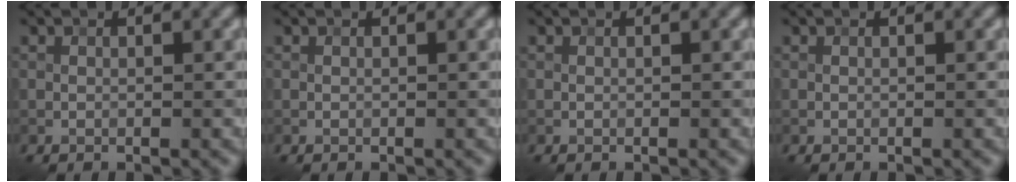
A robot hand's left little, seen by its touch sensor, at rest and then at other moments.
{"total": 0.0}
{"total": 0.0}
{"total": 0.0}